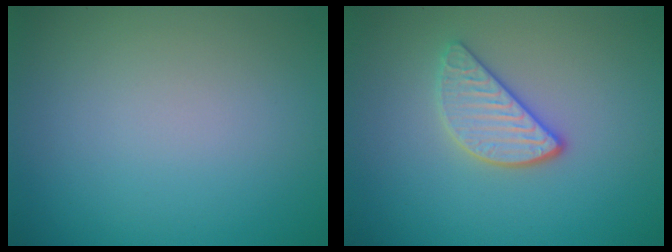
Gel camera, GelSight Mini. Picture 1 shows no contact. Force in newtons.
{"total": 2.9, "press": 2.7, "slide": 1.2}